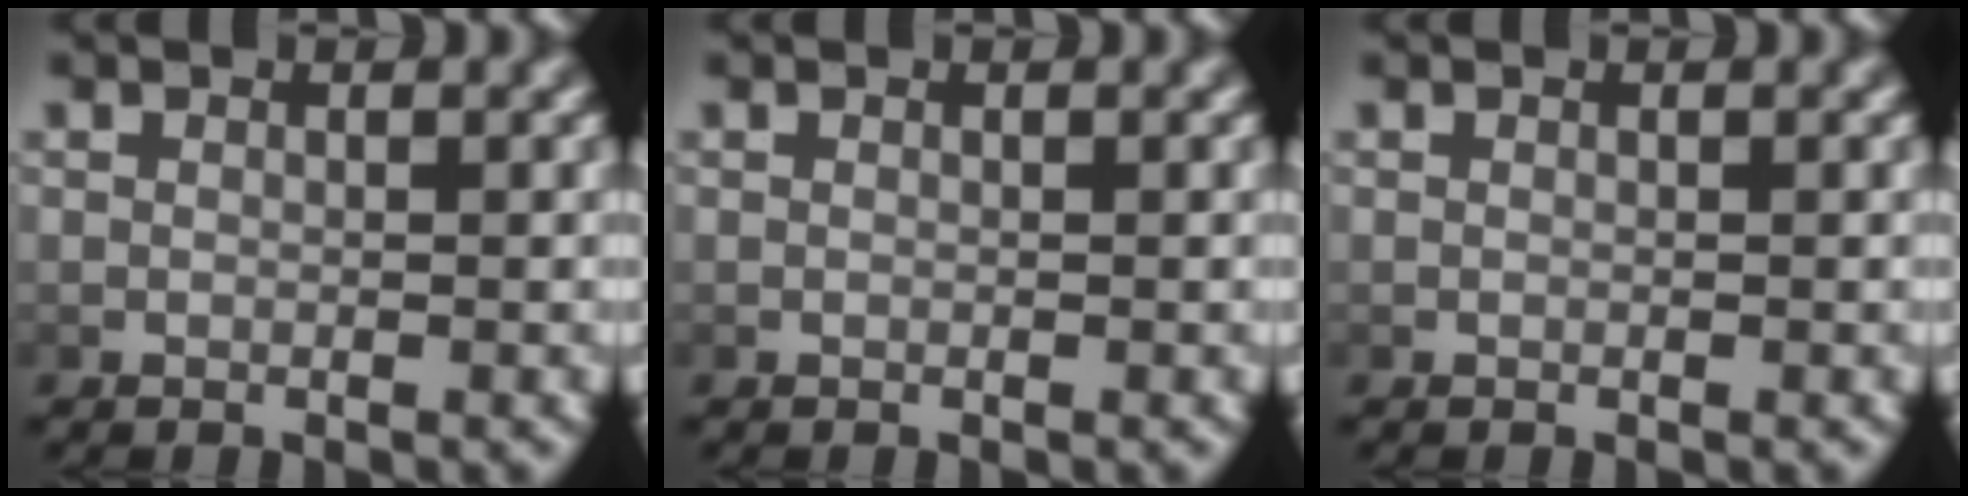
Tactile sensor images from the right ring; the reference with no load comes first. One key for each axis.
{"total": 0.0}
{"total": 0.0}